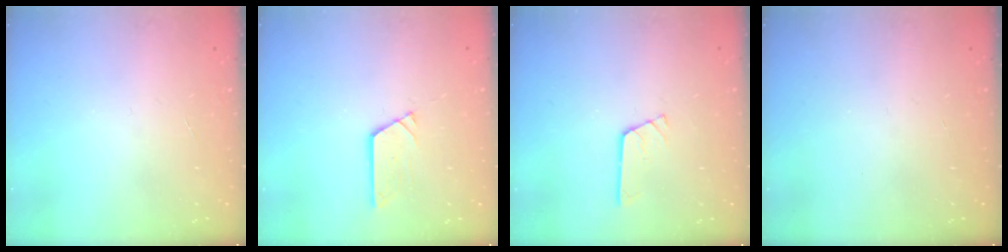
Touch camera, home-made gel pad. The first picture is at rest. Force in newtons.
{"total": 2.7, "press": 2.7, "slide": 0.0}
{"total": 3.4, "press": 3.4, "slide": 0.3}
{"total": 0.0}